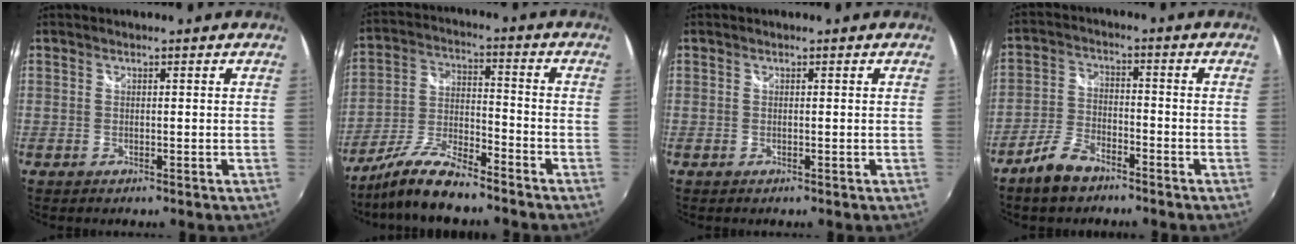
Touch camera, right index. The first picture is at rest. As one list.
[{"total": 11.3, "force": [-9.4, 2.1, 5.9], "torque": [-0.125, 0.001, -0.178]}, {"total": 0.0}, {"total": 6.9, "force": [-5.2, 2.9, 3.5], "torque": [-0.082, 0.007, -0.101]}]